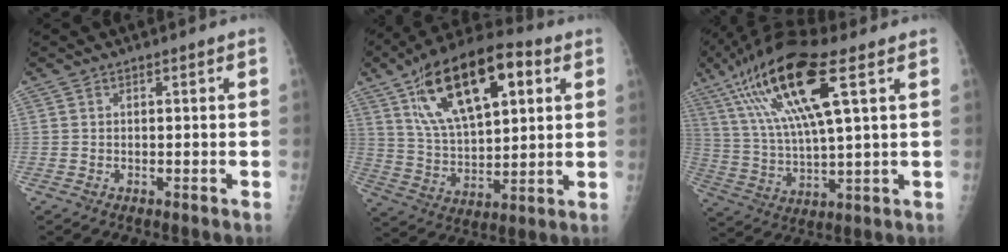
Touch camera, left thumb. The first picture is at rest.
{"total": 21.9, "force": [9.1, 10.1, 17.2], "torque": [-0.269, -0.012, 0.158]}
{"total": 19.1, "force": [8.3, 4.5, 16.6], "torque": [-0.336, -0.010, 0.153]}